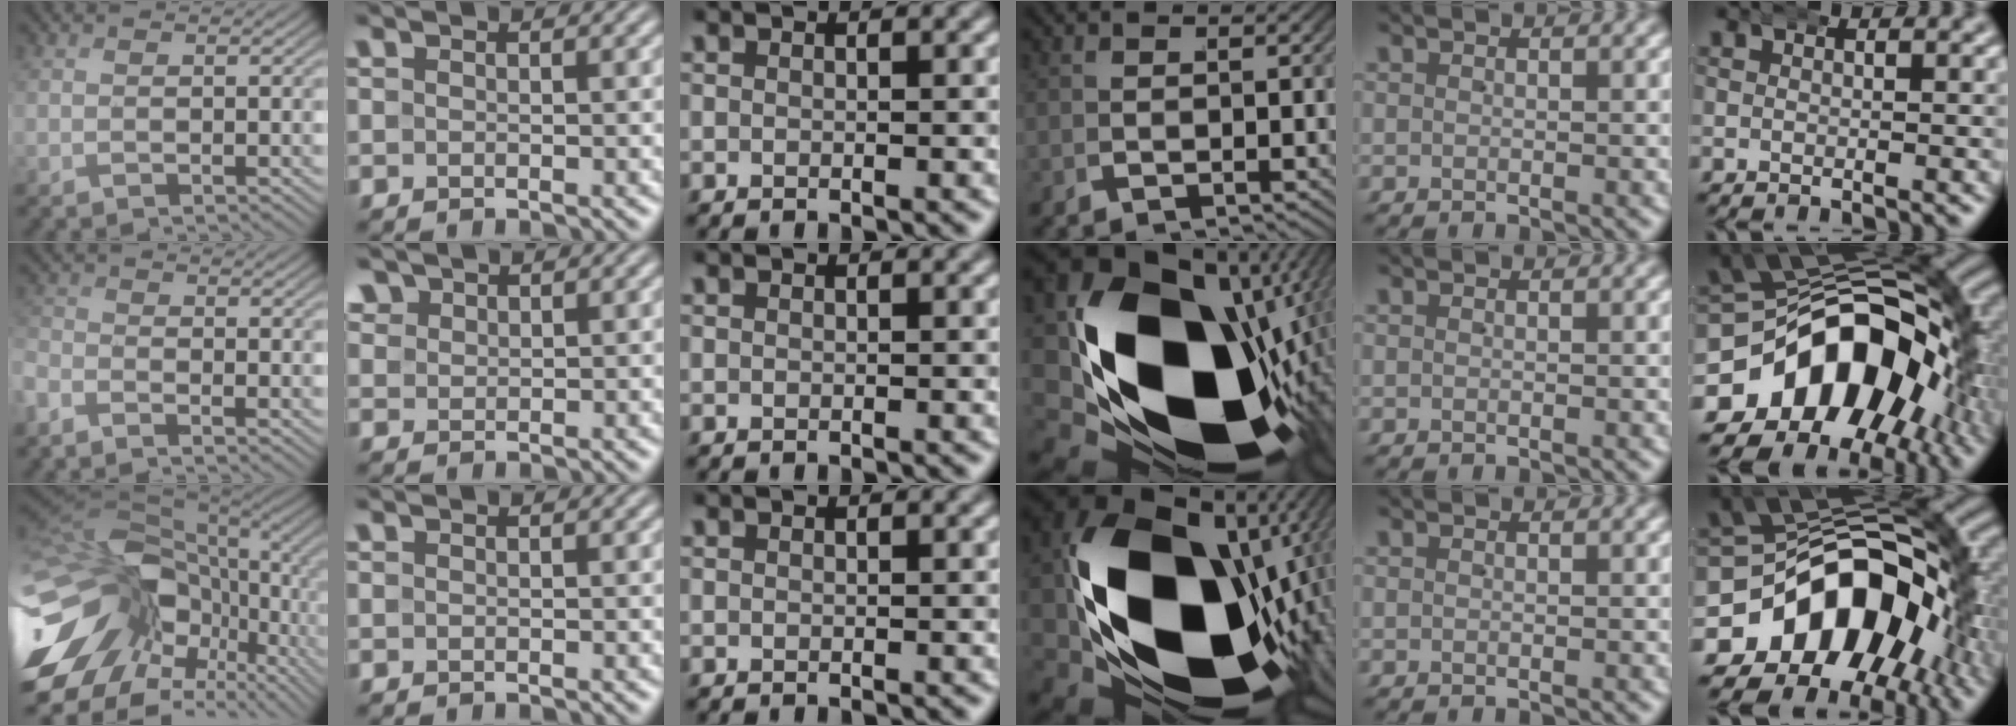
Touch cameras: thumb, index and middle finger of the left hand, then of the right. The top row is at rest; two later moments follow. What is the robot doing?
{"motion": "wrap", "object": "arm wrap"}